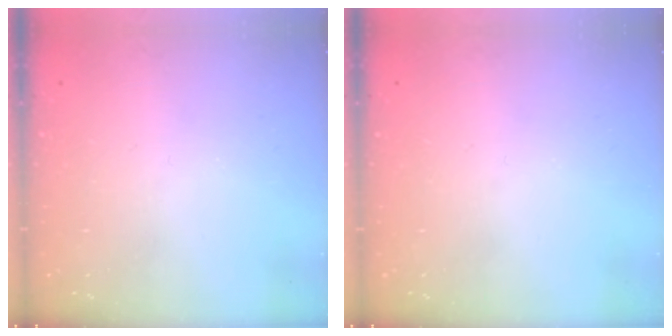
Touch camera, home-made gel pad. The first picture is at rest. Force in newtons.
{"total": 0.0}